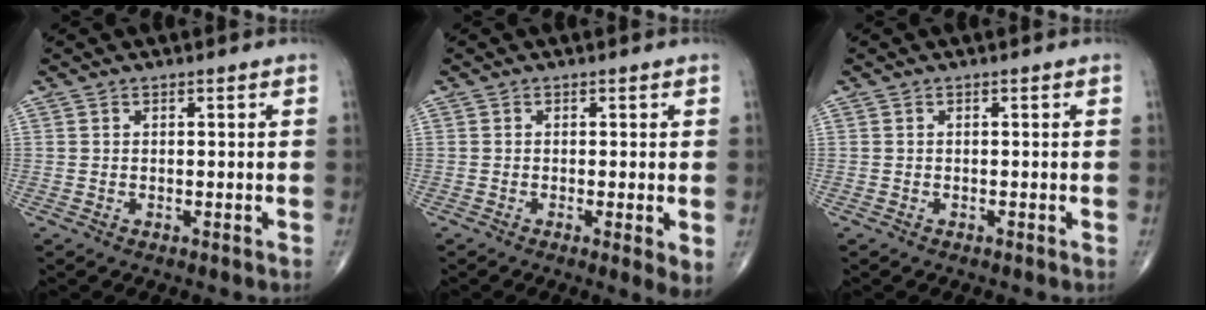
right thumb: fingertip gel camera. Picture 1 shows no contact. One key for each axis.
{"total": 3.3, "fx": -0.5, "fy": 0.6, "fz": 3.3, "tx": -0.057, "ty": -0.014, "tz": -0.012}
{"total": 0.0}